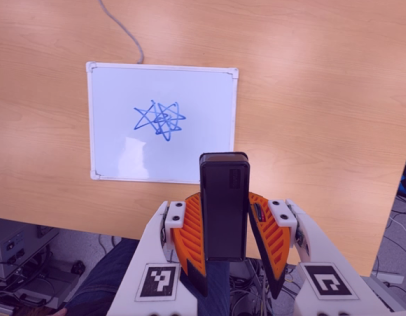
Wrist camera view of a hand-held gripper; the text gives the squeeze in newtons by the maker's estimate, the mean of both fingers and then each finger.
{"total": 5.4, "left": 4.9, "right": 5.8}